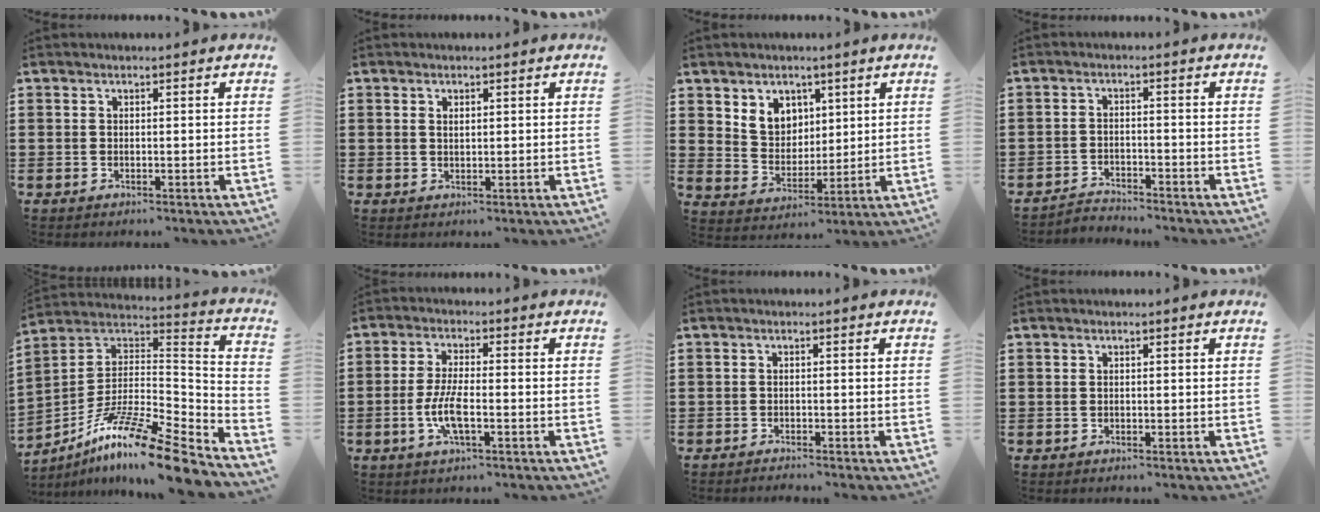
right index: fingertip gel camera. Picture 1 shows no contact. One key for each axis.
{"total": 0.9, "fx": 0.3, "fy": 0.5, "fz": 0.7, "tx": -0.015, "ty": 0.004, "tz": 0.005}
{"total": 5.6, "fx": 3.1, "fy": 4.6, "fz": 1.1, "tx": -0.039, "ty": 0.005, "tz": 0.057}
{"total": 2.7, "fx": -2.7, "fy": 0.1, "fz": -0.2, "tx": -0.005, "ty": 0.000, "tz": -0.060}
{"total": 14.2, "fx": -10.3, "fy": 1.7, "fz": 9.7, "tx": -0.169, "ty": 0.019, "tz": -0.190}
{"total": 5.5, "fx": -1.5, "fy": 1.4, "fz": 5.1, "tx": -0.112, "ty": -0.007, "tz": -0.033}
{"total": 1.0, "fx": -1.0, "fy": -0.2, "fz": -0.1, "tx": 0.000, "ty": 0.000, "tz": -0.021}
{"total": 0.0}